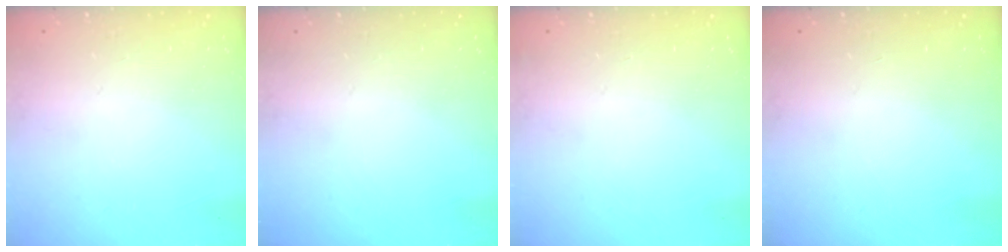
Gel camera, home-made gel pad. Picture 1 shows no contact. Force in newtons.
{"total": 0.0}
{"total": 8.9, "press": 3.1, "slide": 8.3}
{"total": 0.0}